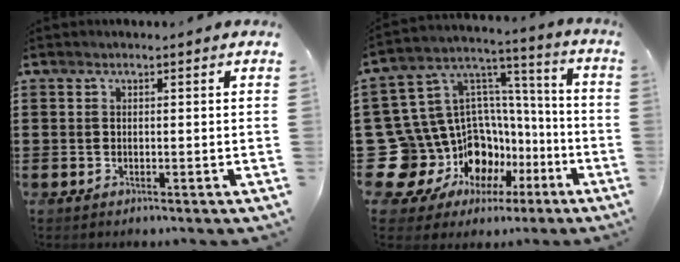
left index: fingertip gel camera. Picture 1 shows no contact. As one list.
[{"total": 15.4, "force": [-4.7, 14.0, 4.2], "torque": [-0.142, -0.023, -0.034]}]